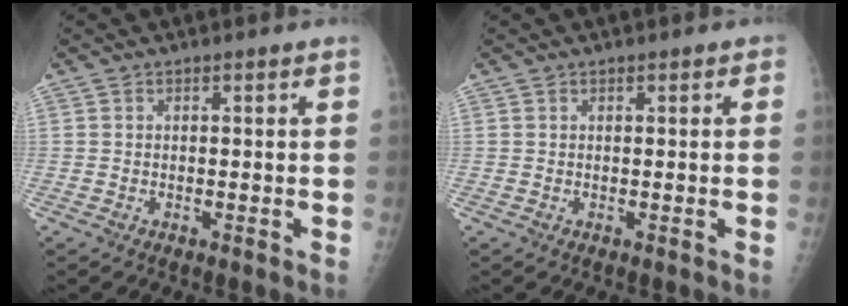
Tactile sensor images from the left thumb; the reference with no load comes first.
{"total": 0.6, "force": [0.3, 0.4, 0.3], "torque": [0.006, 0.001, 0.000]}